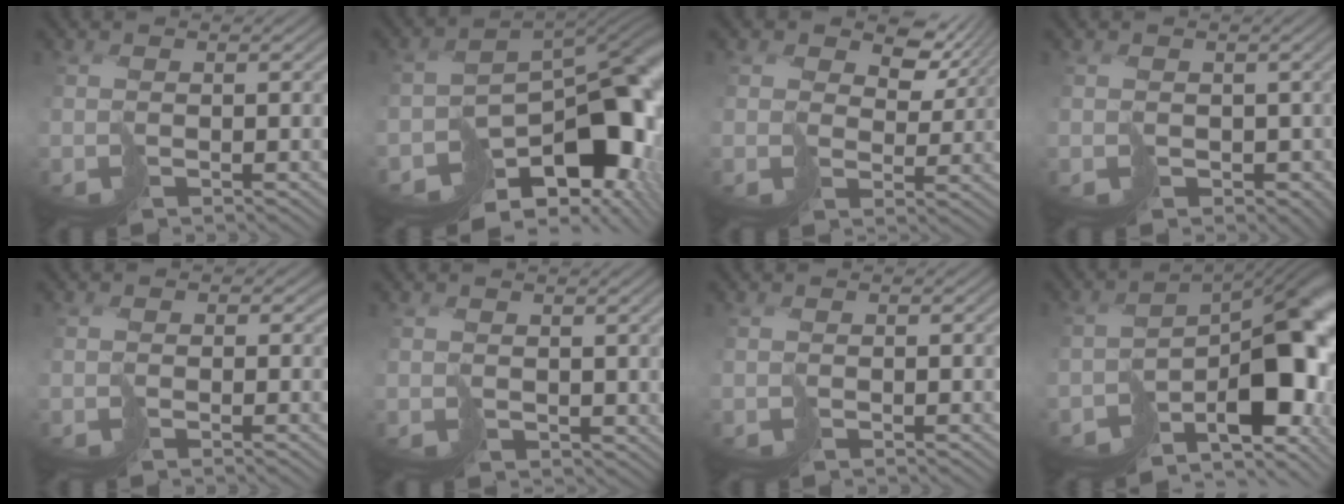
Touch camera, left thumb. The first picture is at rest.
{"total": 14.6, "force": [-6.5, 8.6, 9.9], "torque": [-0.119, -0.044, -0.072]}
{"total": 4.9, "force": [3.5, 3.1, 1.7], "torque": [-0.035, 0.000, 0.064]}
{"total": 3.4, "force": [-0.5, 3.1, 1.1], "torque": [-0.013, -0.007, -0.004]}
{"total": 0.9, "force": [0.0, 0.8, -0.1], "torque": [0.003, 0.001, -0.005]}
{"total": 1.8, "force": [1.1, 1.4, 0.4], "torque": [-0.020, -0.005, 0.026]}
{"total": 0.0}
{"total": 13.1, "force": [-5.9, 6.6, 9.7], "torque": [-0.134, -0.037, -0.077]}